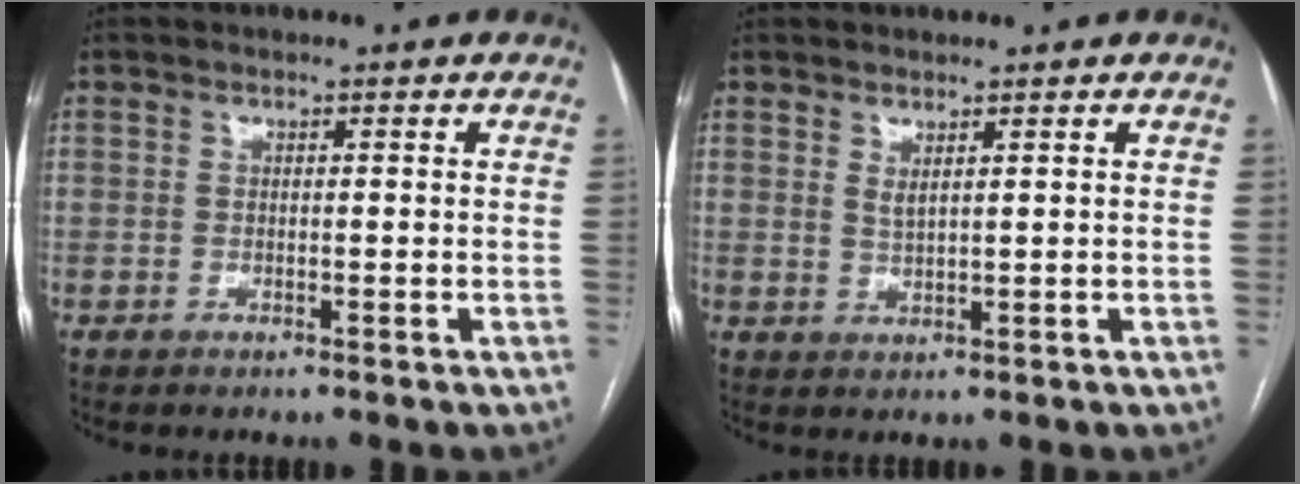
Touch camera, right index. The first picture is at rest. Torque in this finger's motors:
{"motor_torque": [0.16, 0.07, 0.01, 0.00]}